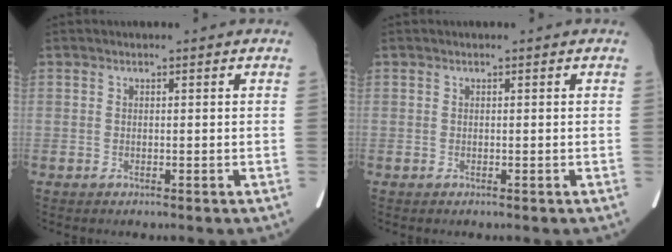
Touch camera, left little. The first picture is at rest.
{"total": 0.0}